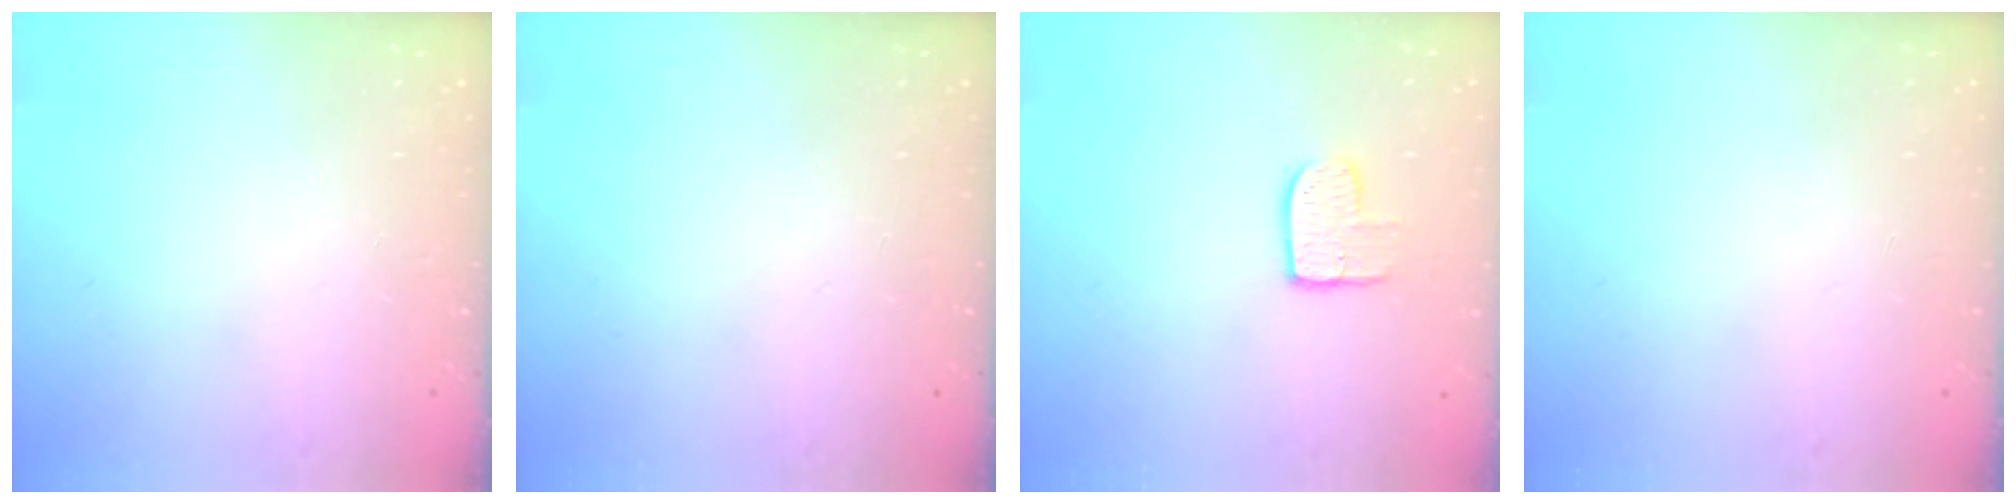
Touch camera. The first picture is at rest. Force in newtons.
{"total": 0.0}
{"total": 7.4, "press": 7.4, "slide": 0.2}
{"total": 0.0}